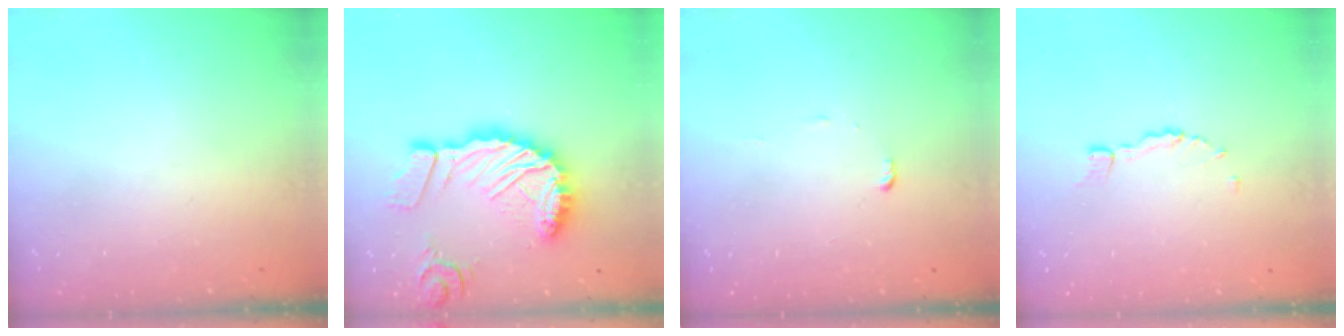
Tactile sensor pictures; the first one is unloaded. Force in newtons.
{"total": 14.7, "press": 14.6, "slide": 1.8}
{"total": 5.4, "press": 5.4, "slide": 0.5}
{"total": 3.3, "press": 3.2, "slide": 0.3}